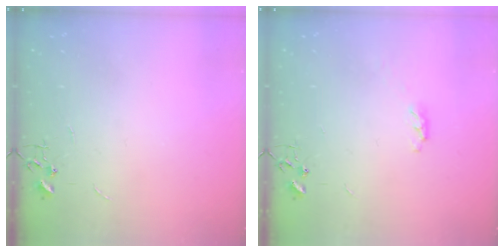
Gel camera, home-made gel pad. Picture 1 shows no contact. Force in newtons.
{"total": 3.4, "press": 3.4, "slide": 0.4}